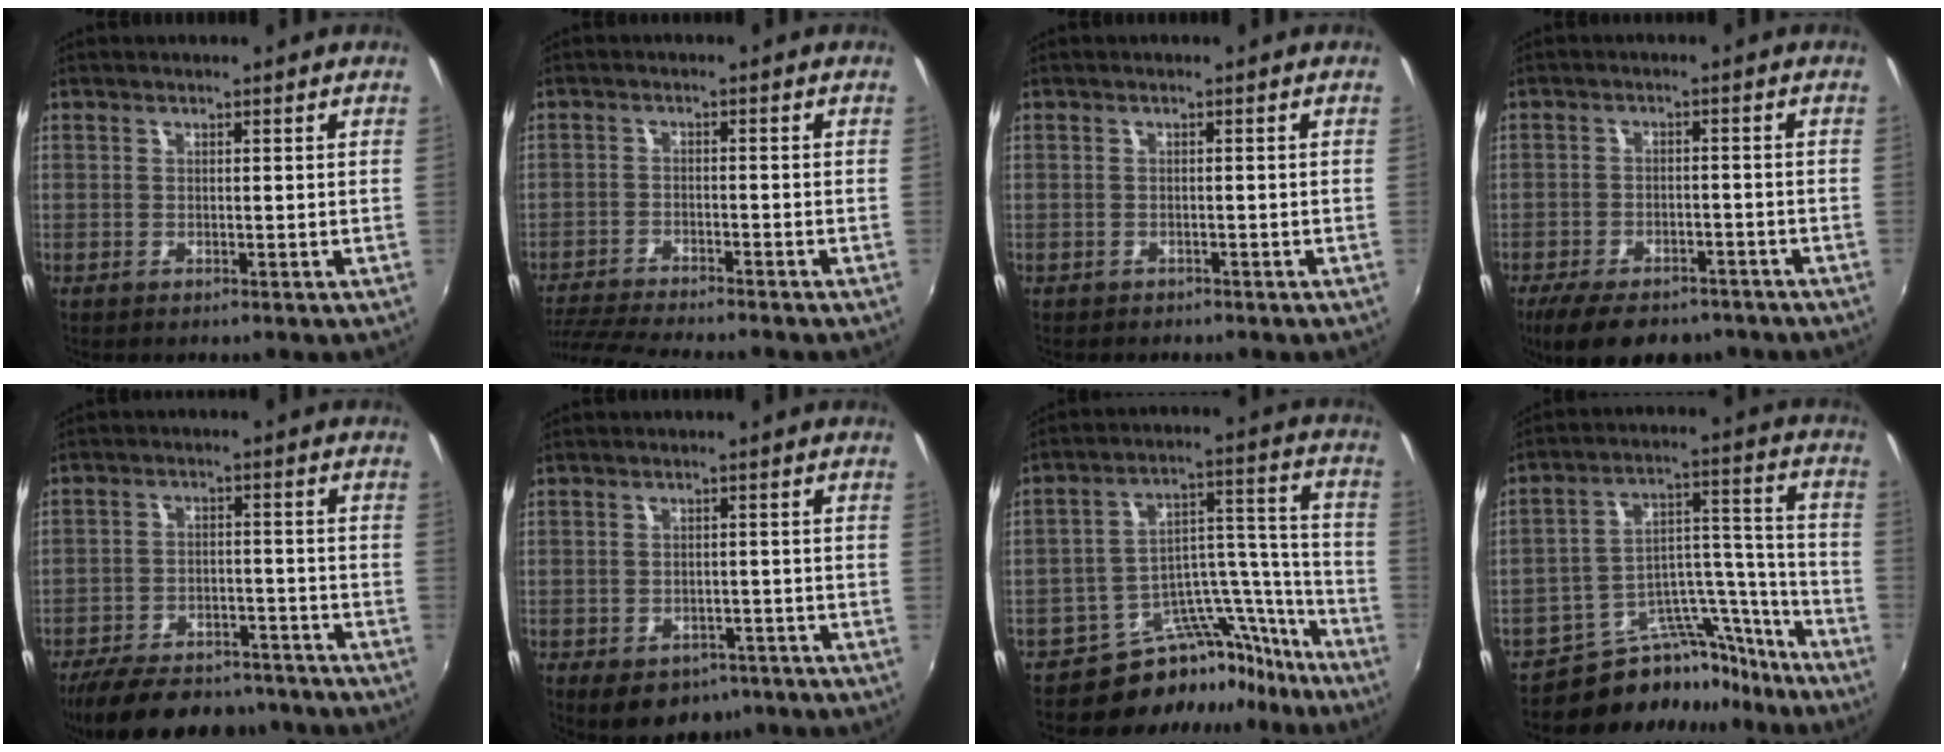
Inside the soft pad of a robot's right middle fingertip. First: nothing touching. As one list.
[{"total": 10.5, "force": [-9.6, 0.5, 4.2], "torque": [-0.107, -0.023, -0.165]}, {"total": 1.4, "force": [-1.1, 0.9, 0.2], "torque": [-0.008, -0.002, -0.014]}, {"total": 12.5, "force": [-9.4, 5.4, 6.1], "torque": [-0.137, -0.020, -0.143]}, {"total": 20.1, "force": [-16.7, 7.7, 8.2], "torque": [-0.176, 0.005, -0.230]}, {"total": 9.2, "force": [-5.6, 6.0, 4.0], "torque": [-0.083, -0.012, -0.066]}, {"total": 14.8, "force": [-13.3, 6.1, 2.0], "torque": [-0.011, 0.080, -0.208]}, {"total": 15.6, "force": [-14.3, 6.1, 1.9], "torque": [-0.014, 0.076, -0.221]}]